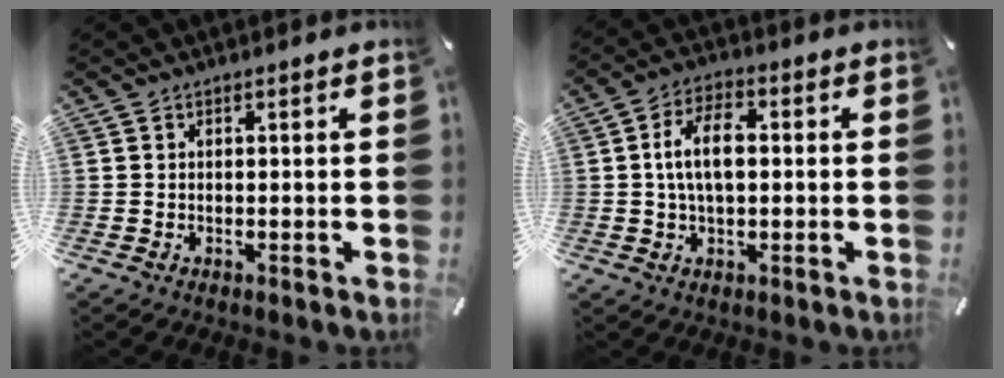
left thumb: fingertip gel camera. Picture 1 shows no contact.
{"total": 9.4, "force": [0.4, 5.2, 7.8], "torque": [-0.156, 0.008, 0.004]}